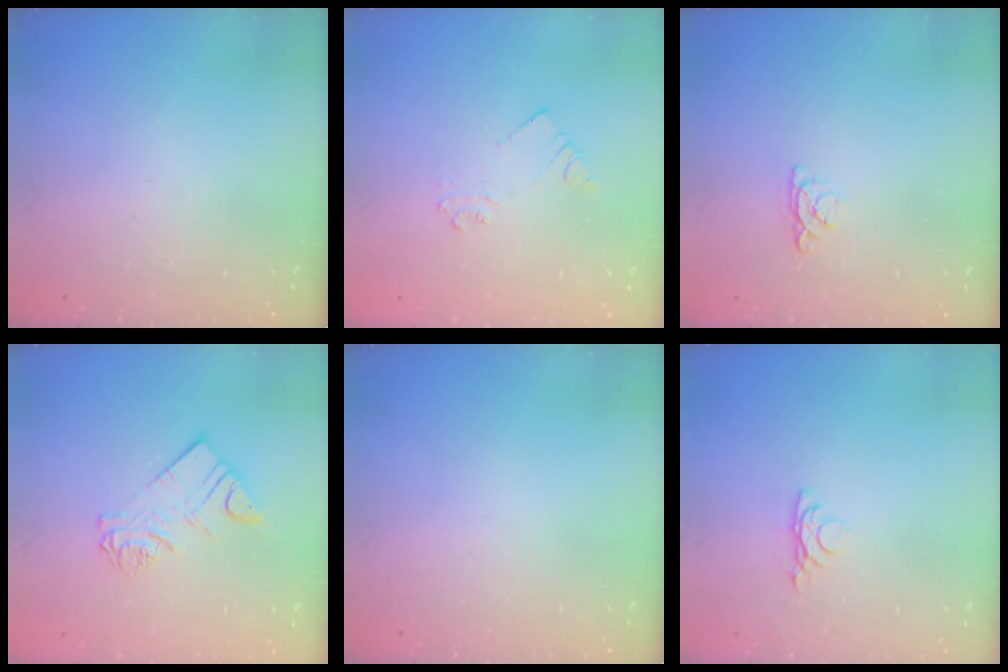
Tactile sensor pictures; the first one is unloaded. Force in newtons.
{"total": 2.5, "press": 2.5, "slide": 0.2}
{"total": 4.0, "press": 4.0, "slide": 0.5}
{"total": 8.9, "press": 8.9, "slide": 0.7}
{"total": 0.0}
{"total": 4.3, "press": 4.2, "slide": 0.8}